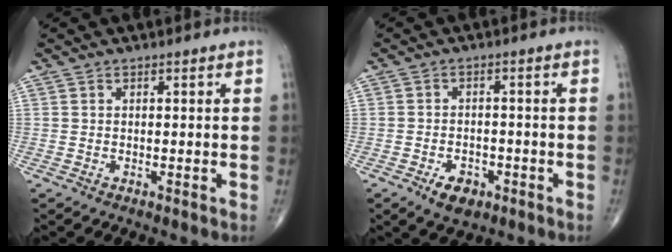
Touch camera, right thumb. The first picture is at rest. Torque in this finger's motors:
{"motor_torque": [-0.16, 0.16, 0.32, 0.01, 0.01]}